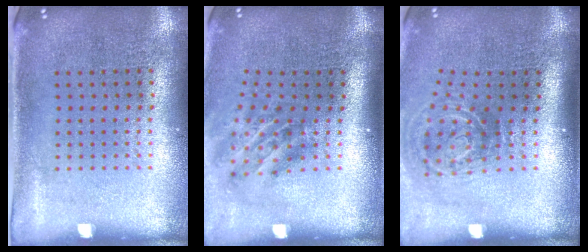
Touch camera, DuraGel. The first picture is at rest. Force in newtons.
{"total": 1.9, "press": 1.1, "slide": 1.5}
{"total": 2.0, "press": 1.2, "slide": 1.6}